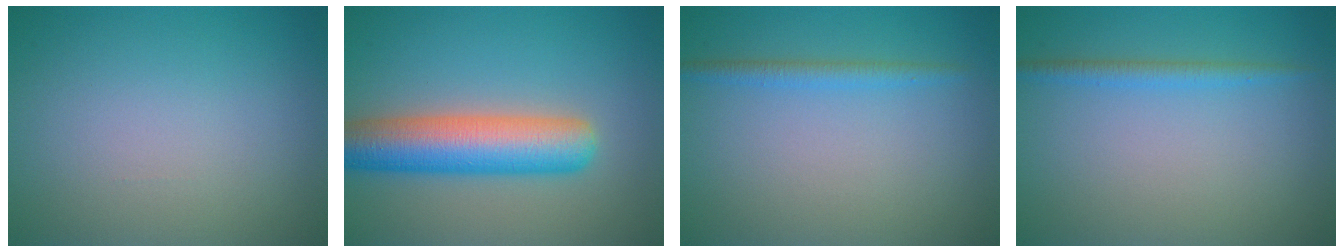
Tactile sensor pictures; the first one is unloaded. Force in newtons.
{"total": 7.8, "press": 7.8, "slide": 0.3}
{"total": 1.6, "press": 1.6, "slide": 0.1}
{"total": 1.6, "press": 1.6, "slide": 0.0}